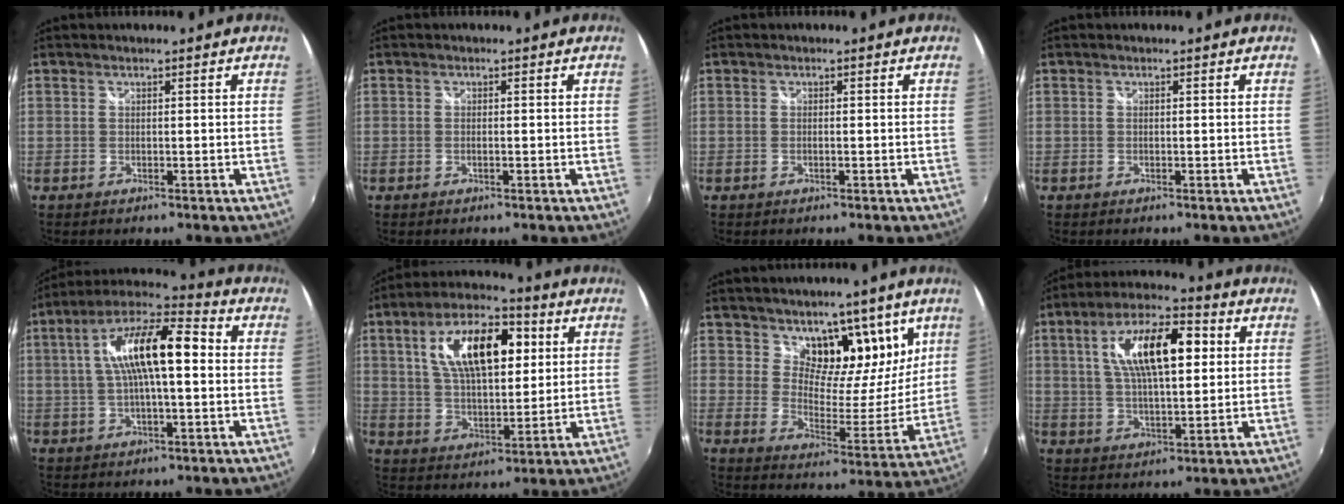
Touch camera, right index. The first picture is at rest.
{"total": 0.7, "force": [-0.2, 0.0, 0.7], "torque": [-0.016, 0.001, -0.005]}
{"total": 0.5, "force": [-0.1, 0.0, 0.5], "torque": [-0.013, 0.001, -0.005]}
{"total": 0.0}
{"total": 14.9, "force": [1.4, 4.5, 14.1], "torque": [-0.255, 0.025, 0.015]}
{"total": 16.4, "force": [5.0, 7.5, 13.7], "torque": [-0.243, 0.029, 0.088]}
{"total": 14.3, "force": [9.0, 8.3, 7.4], "torque": [-0.092, -0.017, 0.149]}
{"total": 14.9, "force": [3.7, 5.7, 13.2], "torque": [-0.236, 0.024, 0.064]}